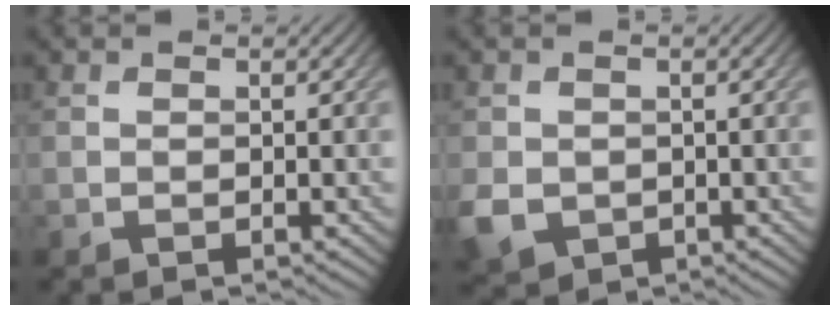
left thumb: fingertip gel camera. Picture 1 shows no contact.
{"total": 4.1, "force": [-1.0, 3.5, 1.9], "torque": [-0.056, -0.016, -0.022]}